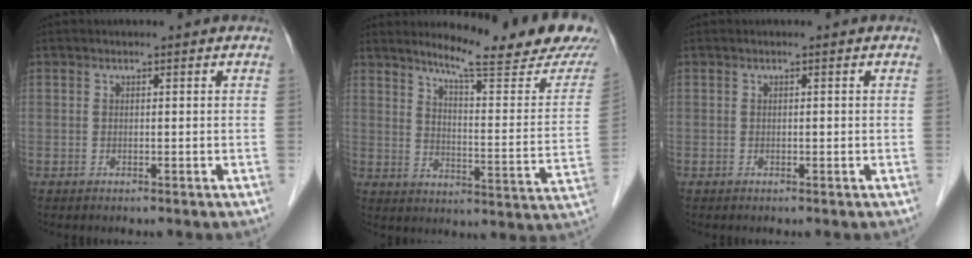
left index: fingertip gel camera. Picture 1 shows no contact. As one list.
[{"total": 19.0, "force": [16.5, 0.7, 9.4], "torque": [-0.128, -0.079, 0.206]}, {"total": 0.6, "force": [-0.5, 0.1, 0.3], "torque": [-0.004, -0.005, -0.011]}]